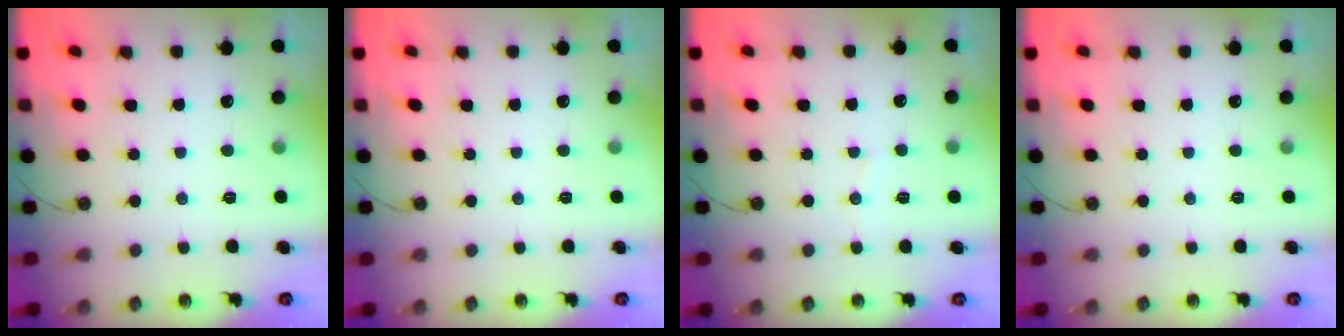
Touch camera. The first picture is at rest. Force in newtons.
{"total": 0.0}
{"total": 3.7, "press": 3.7, "slide": 0.3}
{"total": 0.0}